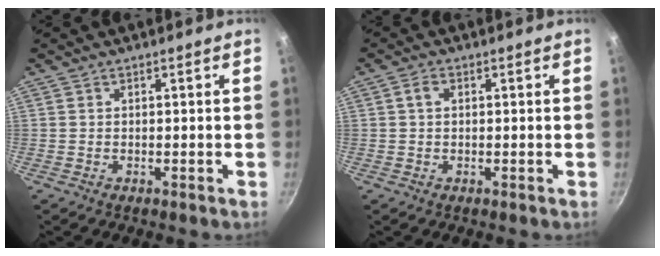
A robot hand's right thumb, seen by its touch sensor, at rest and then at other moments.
{"total": 2.0, "force": [0.4, 1.4, 1.3], "torque": [-0.024, 0.006, 0.005]}